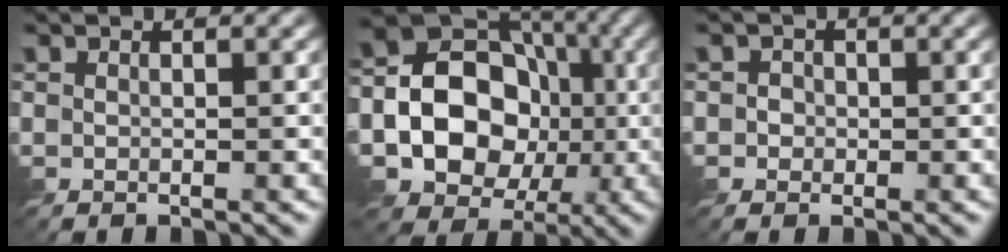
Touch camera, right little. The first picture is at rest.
{"total": 13.5, "force": [-2.8, 11.3, 6.8], "torque": [-0.098, 0.007, -0.070]}
{"total": 1.6, "force": [-0.1, 1.5, 0.5], "torque": [-0.016, 0.000, 0.001]}